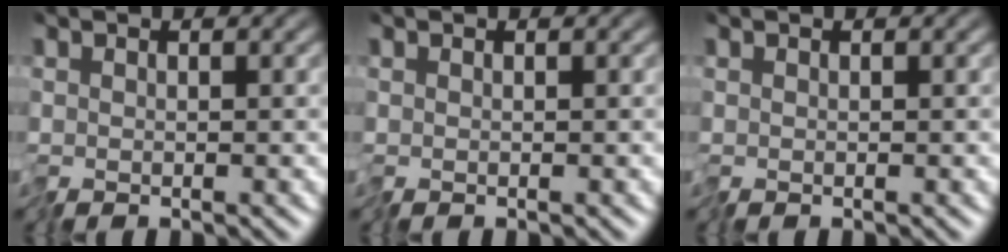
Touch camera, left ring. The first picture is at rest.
{"total": 0.0}
{"total": 0.0}